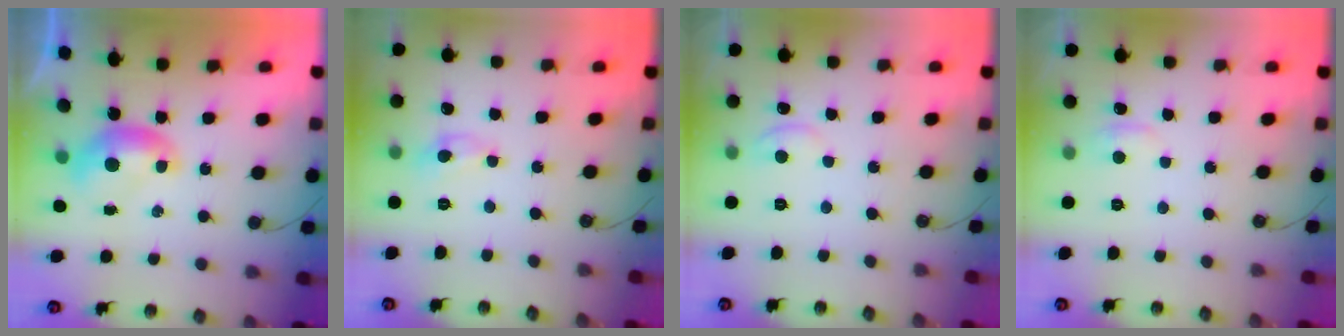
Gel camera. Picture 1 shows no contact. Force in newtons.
{"total": 0.9, "press": 0.8, "slide": 0.2}
{"total": 1.5, "press": 1.4, "slide": 0.5}
{"total": 2.1, "press": 2.0, "slide": 0.6}